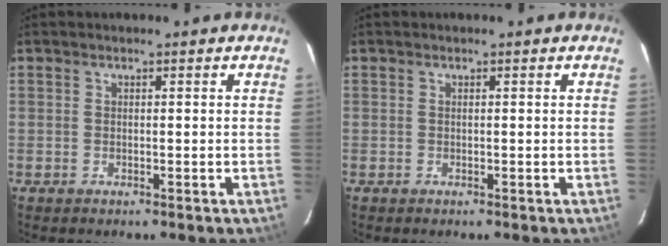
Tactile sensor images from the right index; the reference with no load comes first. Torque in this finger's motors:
{"motor_torque": [-0.14, 0.09, 0.02, 0.01]}